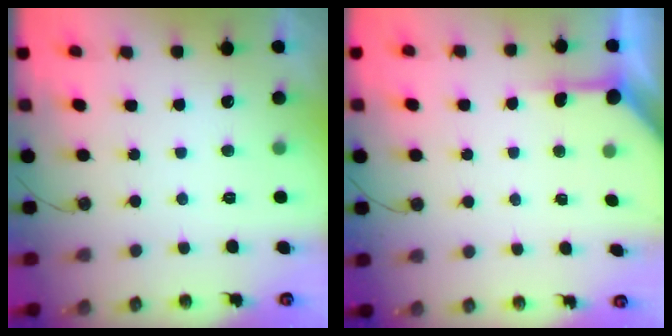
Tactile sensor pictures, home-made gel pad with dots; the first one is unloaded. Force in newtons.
{"total": 4.9, "press": 4.9, "slide": 0.3}